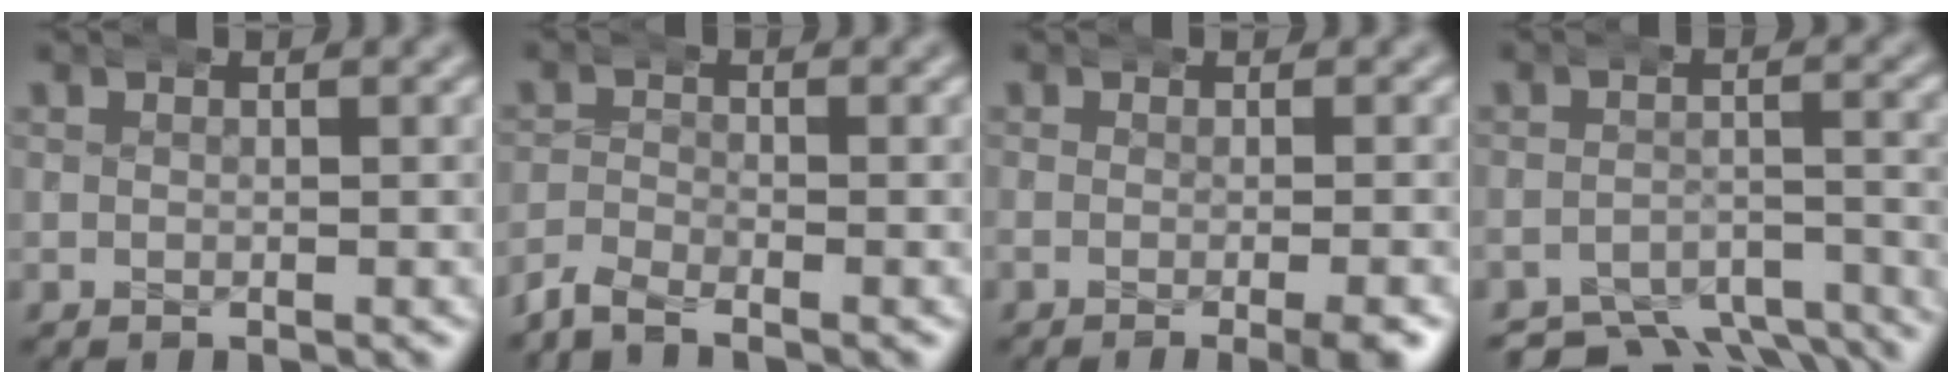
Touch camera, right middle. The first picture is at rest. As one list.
[{"total": 2.8, "force": [-2.7, 0.7, 0.4], "torque": [-0.005, 0.000, -0.054]}, {"total": 2.3, "force": [-1.1, -0.1, 2.0], "torque": [-0.019, 0.003, -0.024]}, {"total": 8.5, "force": [-7.3, 3.0, 3.2], "torque": [-0.027, -0.021, -0.111]}]